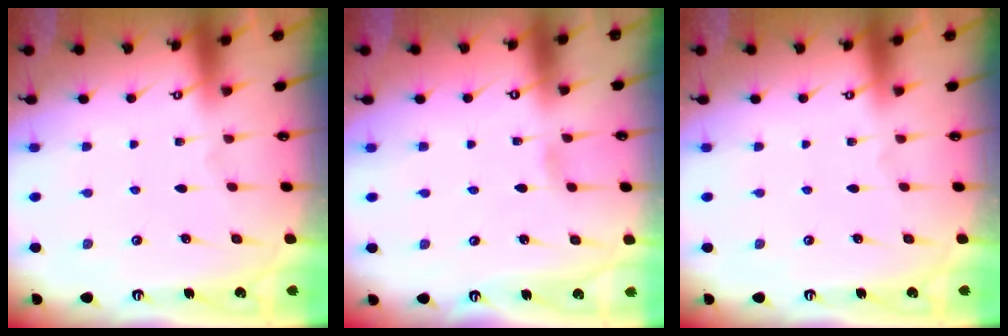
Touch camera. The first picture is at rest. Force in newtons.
{"total": 1.9, "press": 1.9, "slide": 0.2}
{"total": 0.0}